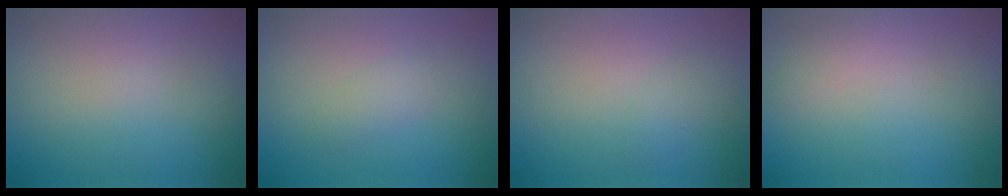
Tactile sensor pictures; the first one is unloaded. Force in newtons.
{"total": 1.4, "press": 1.3, "slide": 0.1}
{"total": 0.9, "press": 0.9, "slide": 0.2}
{"total": 0.7, "press": 0.7, "slide": 0.0}